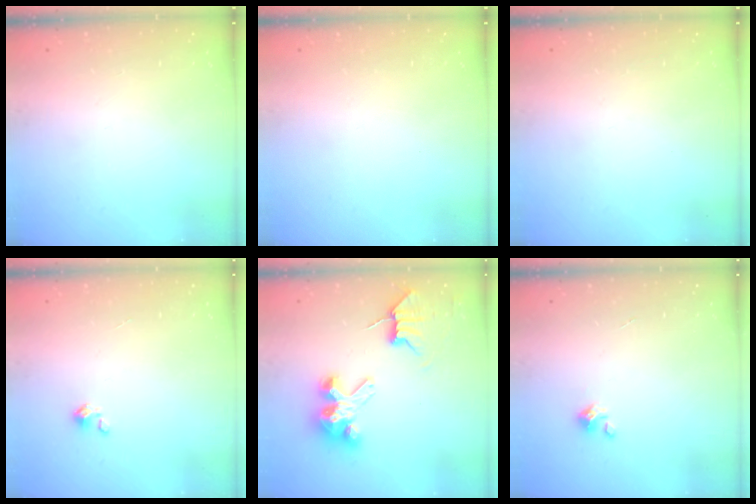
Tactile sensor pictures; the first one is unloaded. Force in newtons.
{"total": 0.0}
{"total": 0.0}
{"total": 0.0}
{"total": 7.8, "press": 7.7, "slide": 1.0}
{"total": 1.5, "press": 1.5, "slide": 0.1}